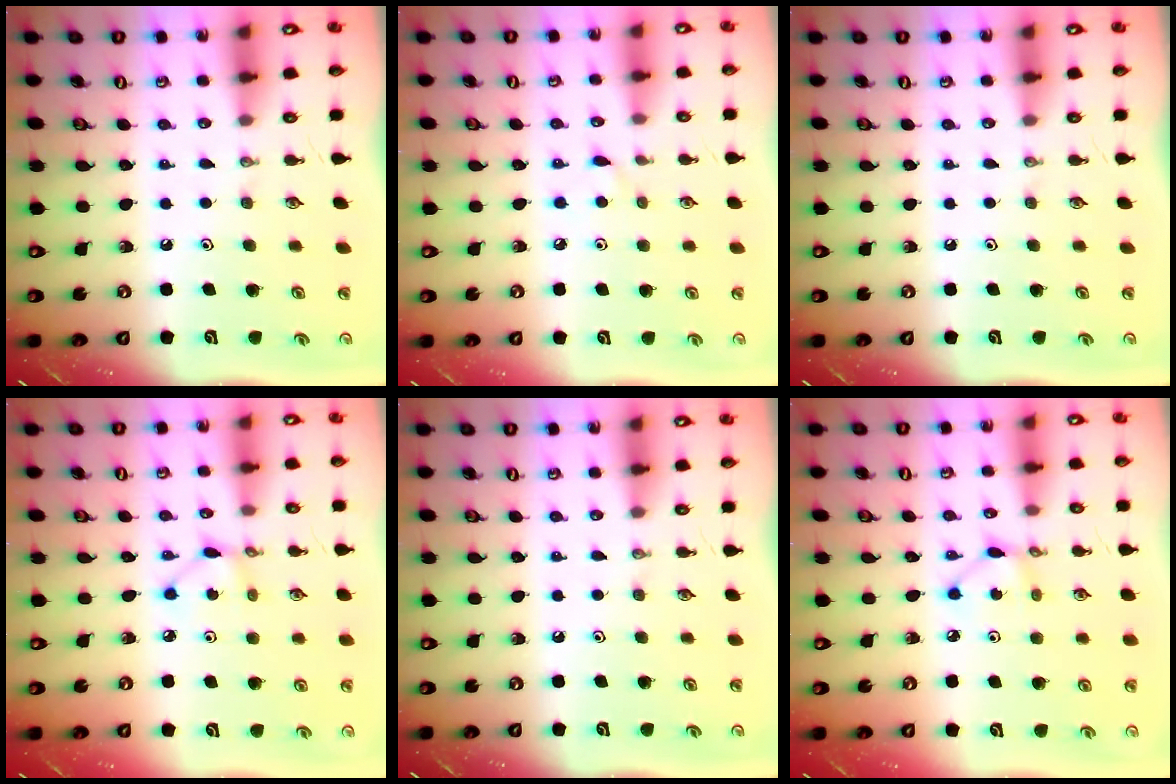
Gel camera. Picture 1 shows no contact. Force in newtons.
{"total": 3.6, "press": 3.6, "slide": 0.4}
{"total": 0.0}
{"total": 2.9, "press": 2.9, "slide": 0.1}
{"total": 0.0}
{"total": 3.4, "press": 3.4, "slide": 0.1}